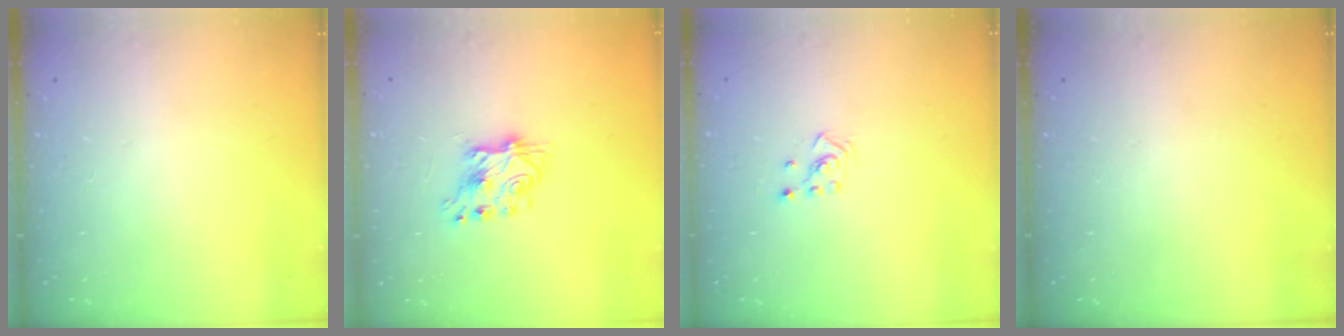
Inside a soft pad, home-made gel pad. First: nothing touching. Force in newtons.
{"total": 7.6, "press": 7.6, "slide": 0.7}
{"total": 2.1, "press": 1.9, "slide": 0.8}
{"total": 0.0}